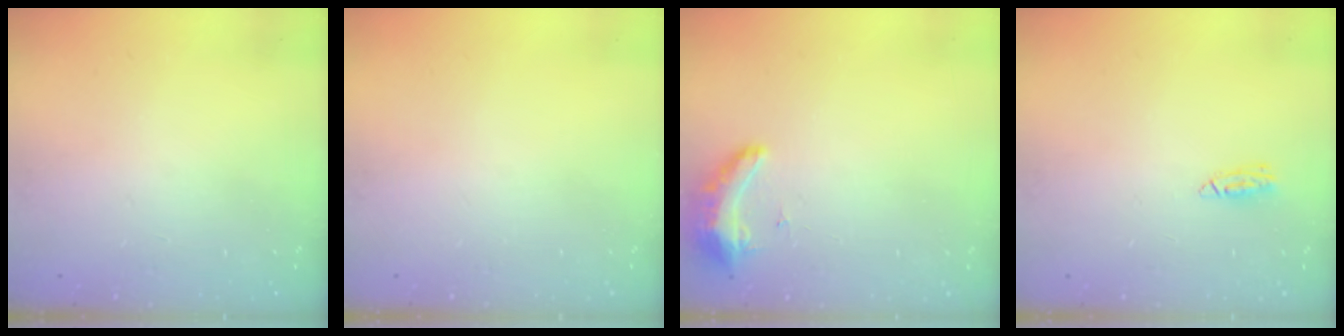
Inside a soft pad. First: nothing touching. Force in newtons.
{"total": 0.0}
{"total": 8.6, "press": 8.5, "slide": 1.6}
{"total": 4.8, "press": 4.8, "slide": 0.1}